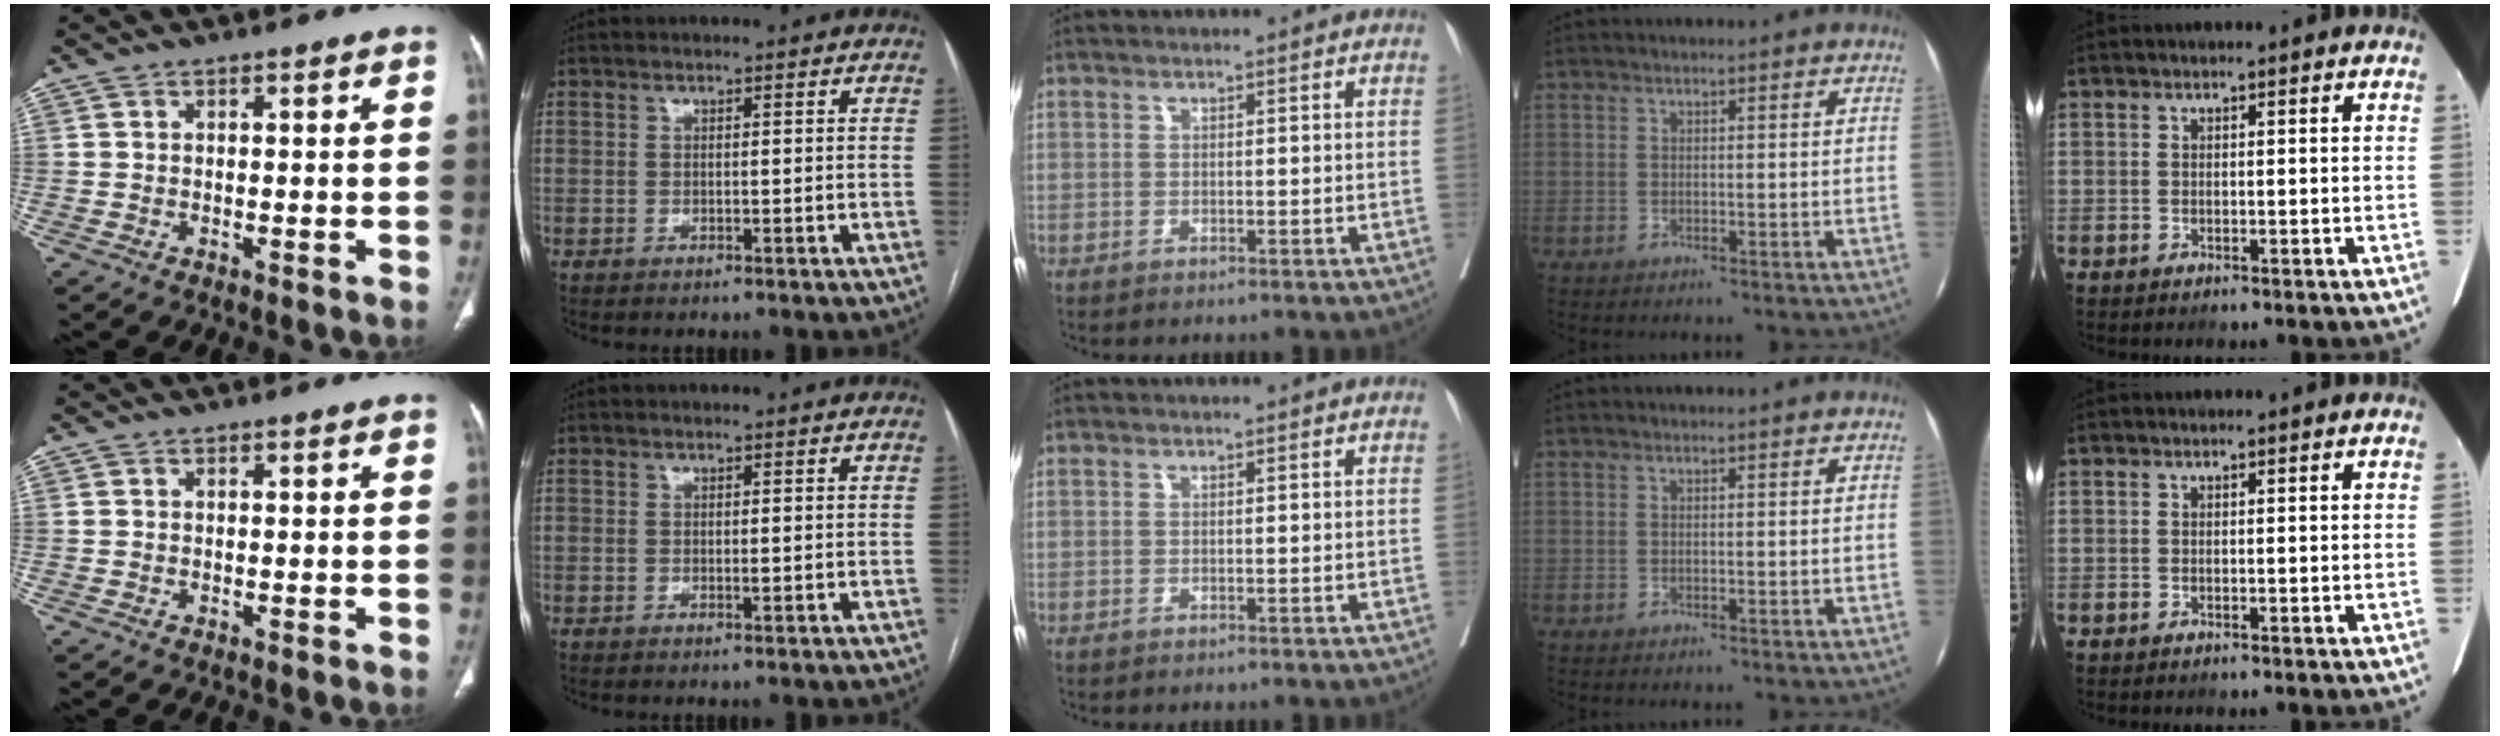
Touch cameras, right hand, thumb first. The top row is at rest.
{"index": {"total": 0.5, "force": [-0.2, 0.2, 0.5], "torque": [-0.007, 0.000, -0.003]}}